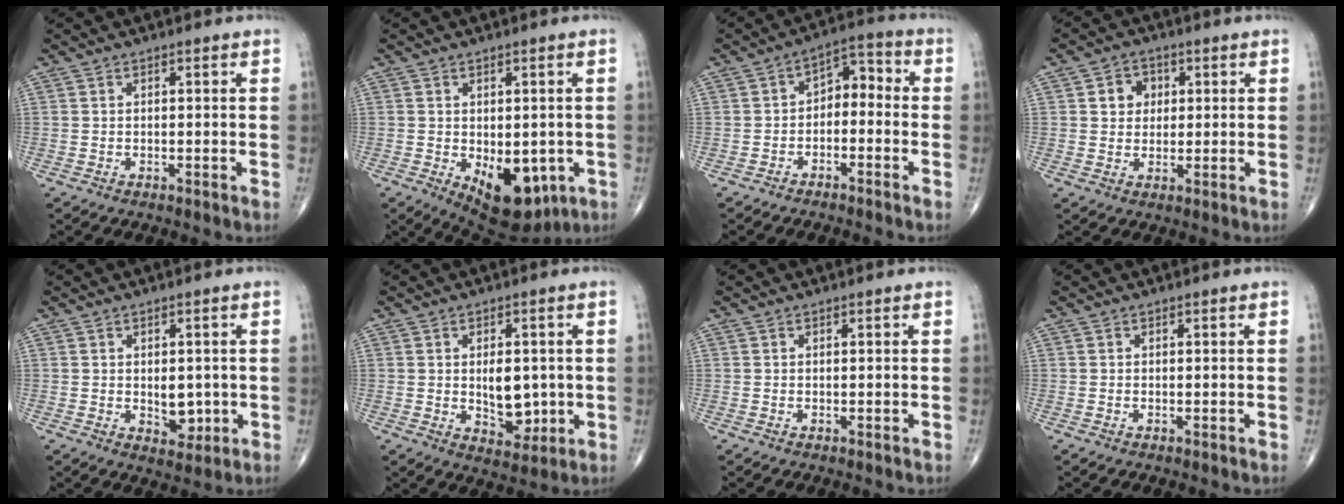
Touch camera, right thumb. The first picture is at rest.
{"total": 12.2, "force": [-3.6, 6.9, 9.4], "torque": [-0.104, -0.012, -0.033]}
{"total": 6.2, "force": [-1.8, 4.1, 4.3], "torque": [-0.040, 0.049, -0.041]}
{"total": 5.0, "force": [1.3, 4.3, 2.2], "torque": [-0.007, 0.000, 0.016]}
{"total": 4.9, "force": [-0.2, 3.2, 3.7], "torque": [-0.030, -0.007, 0.007]}
{"total": 7.6, "force": [0.0, 4.7, 6.0], "torque": [-0.061, -0.011, 0.014]}
{"total": 0.0}
{"total": 0.0}